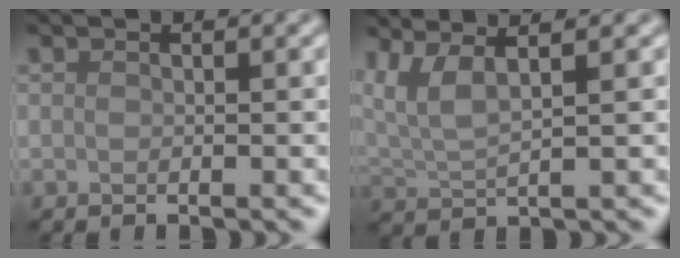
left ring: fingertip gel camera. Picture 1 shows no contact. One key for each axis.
{"total": 3.7, "fx": 2.4, "fy": 0.8, "fz": 2.8, "tx": -0.062, "ty": 0.009, "tz": 0.046}